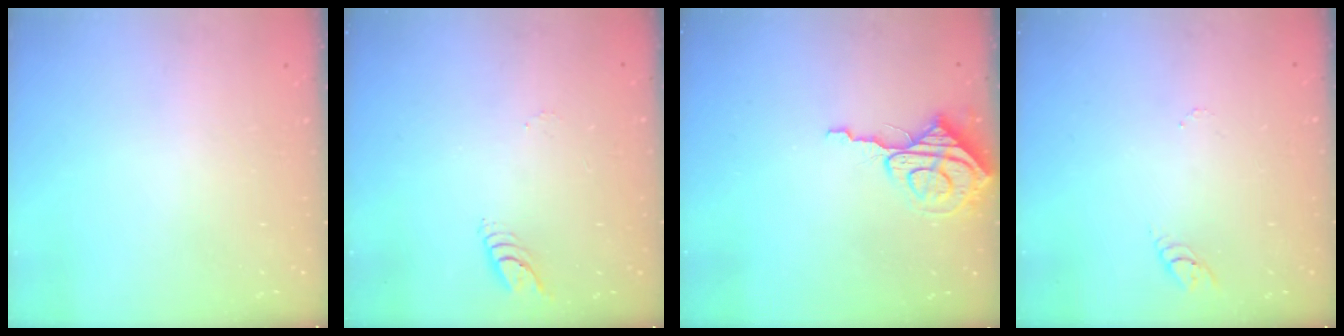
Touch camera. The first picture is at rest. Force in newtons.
{"total": 6.2, "press": 6.2, "slide": 0.6}
{"total": 7.9, "press": 7.9, "slide": 0.5}
{"total": 2.7, "press": 2.7, "slide": 0.2}